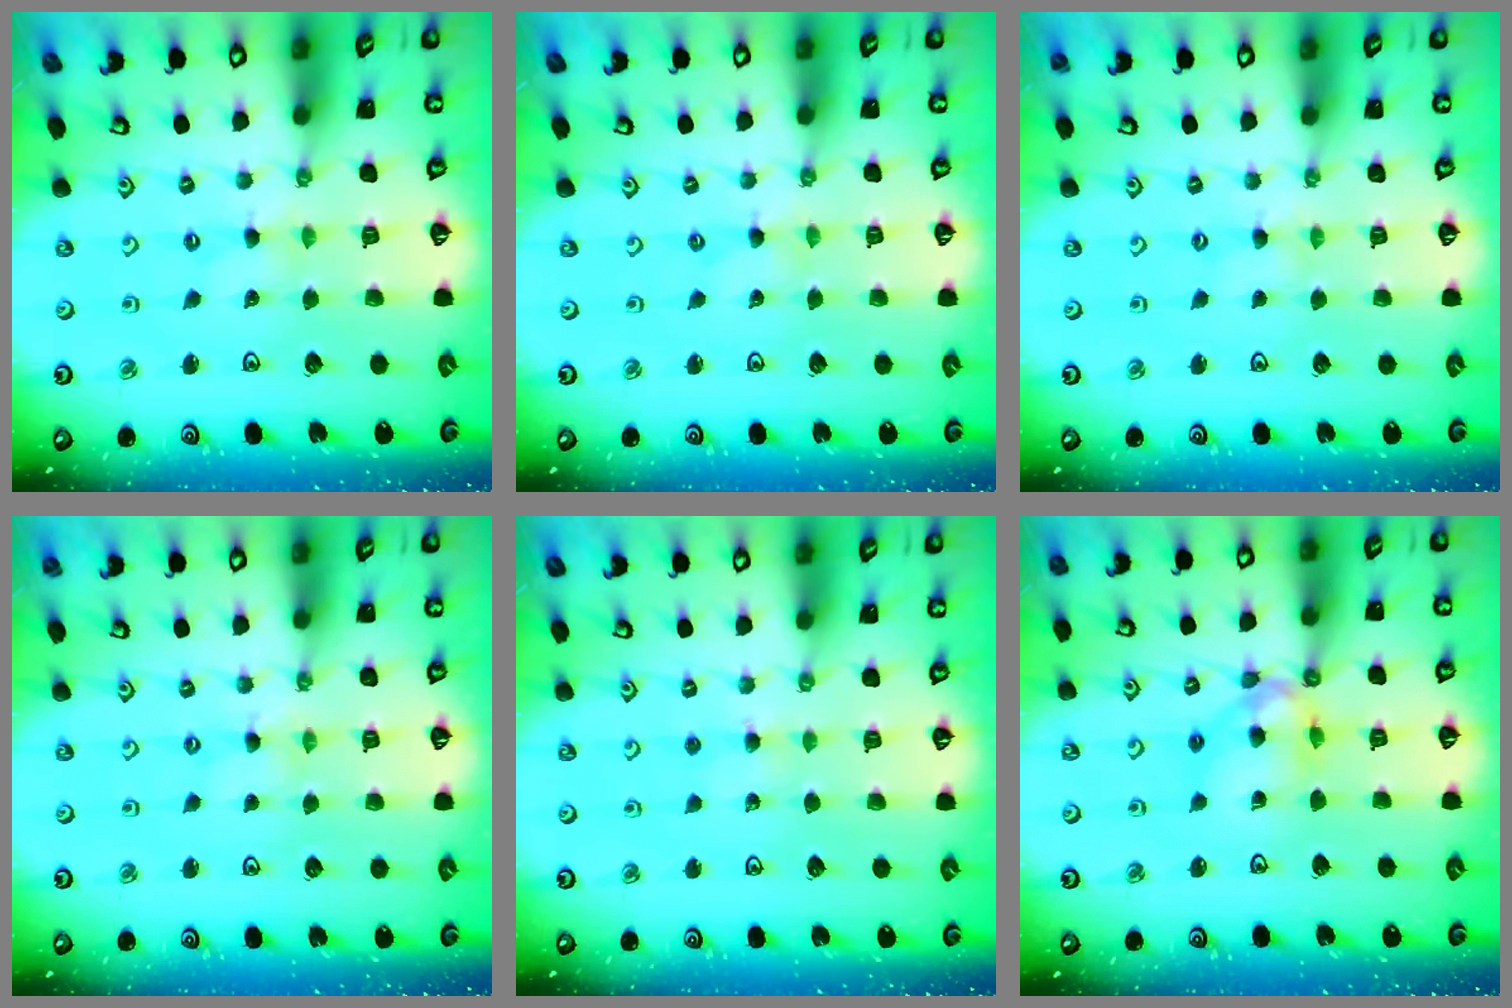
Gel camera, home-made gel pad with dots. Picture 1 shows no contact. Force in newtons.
{"total": 0.0}
{"total": 1.1, "press": 1.1, "slide": 0.2}
{"total": 0.0}
{"total": 3.7, "press": 3.7, "slide": 0.4}
{"total": 10.9, "press": 10.8, "slide": 1.2}